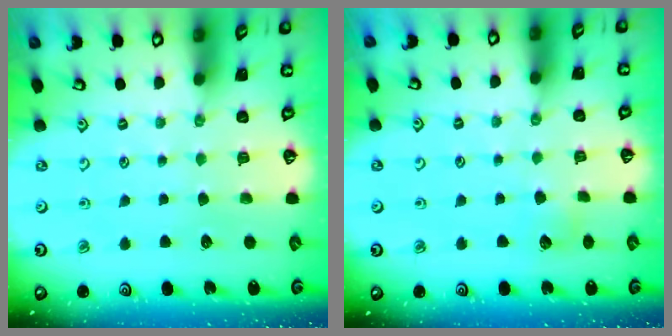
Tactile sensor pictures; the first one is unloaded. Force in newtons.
{"total": 3.9, "press": 3.8, "slide": 0.5}